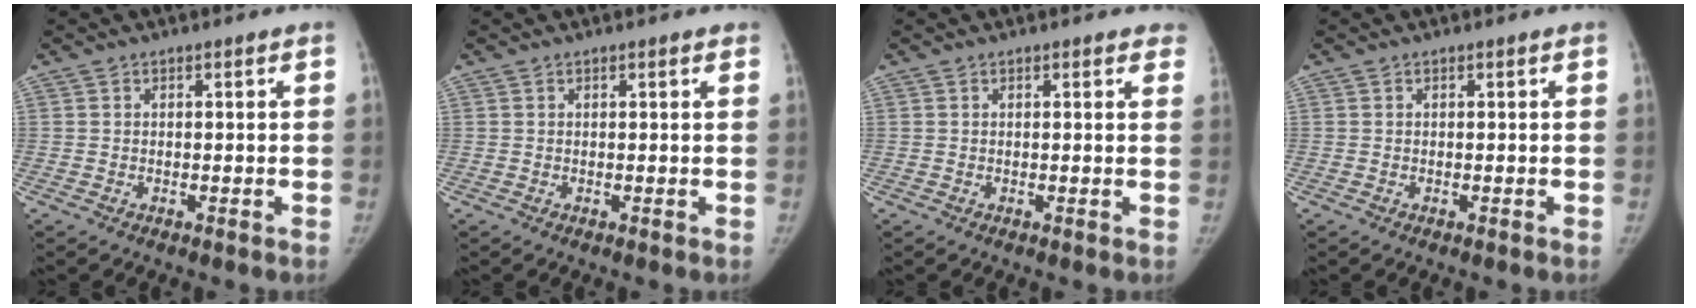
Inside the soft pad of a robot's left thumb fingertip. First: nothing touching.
{"total": 0.6, "force": [0.4, 0.2, 0.4], "torque": [-0.005, -0.001, 0.002]}
{"total": 2.4, "force": [1.9, 1.0, 0.9], "torque": [0.014, -0.005, 0.005]}
{"total": 0.0}